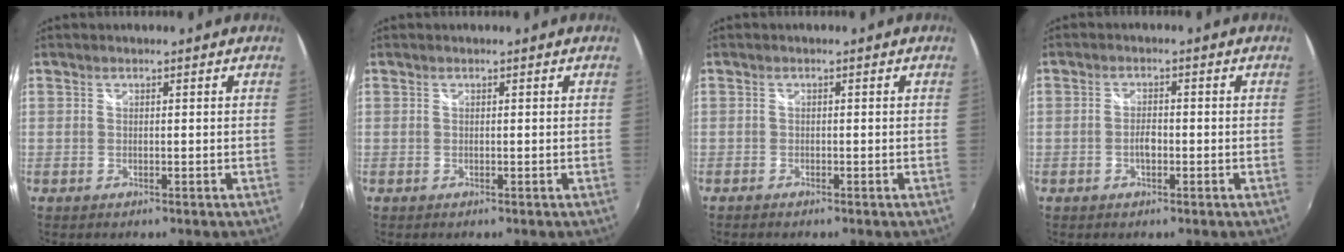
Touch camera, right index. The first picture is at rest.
{"total": 0.0}
{"total": 1.1, "force": [-0.9, 0.4, 0.3], "torque": [-0.011, -0.003, -0.018]}
{"total": 2.3, "force": [-0.8, 1.2, 1.8], "torque": [-0.034, 0.000, -0.014]}